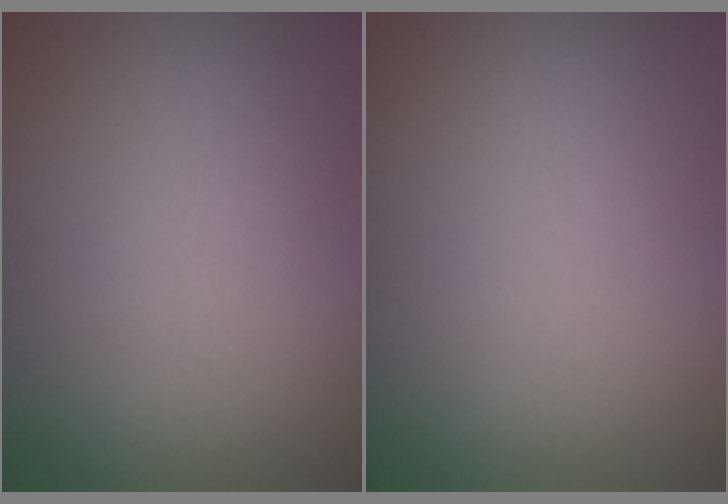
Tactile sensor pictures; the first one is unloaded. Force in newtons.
{"total": 0.0}